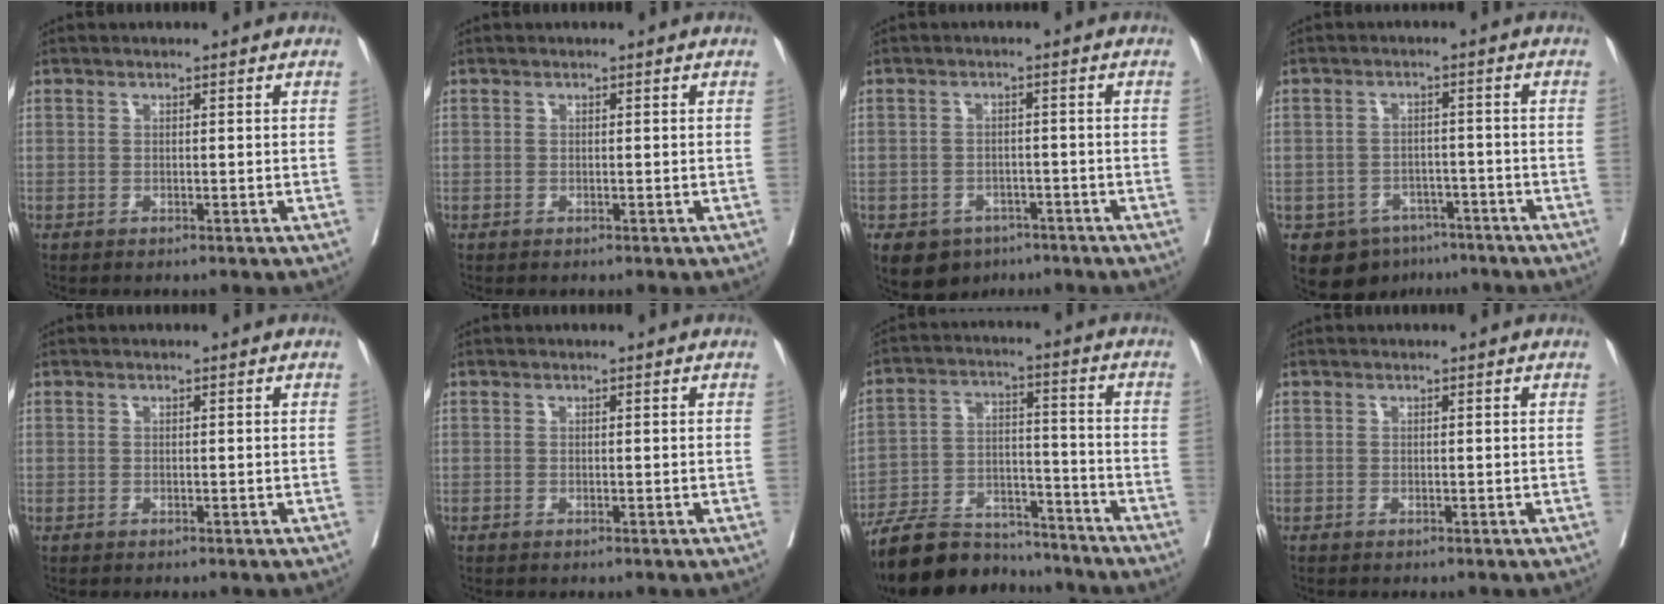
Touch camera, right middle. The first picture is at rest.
{"total": 0.0}
{"total": 6.0, "force": [-3.8, 4.4, 1.5], "torque": [-0.022, 0.003, -0.049]}
{"total": 7.2, "force": [-4.9, 4.9, 2.0], "torque": [-0.023, 0.008, -0.063]}
{"total": 0.0}
{"total": 0.0}
{"total": 14.9, "force": [-13.6, 4.5, 4.4], "torque": [-0.073, 0.017, -0.221]}
{"total": 0.6, "force": [0.5, -0.3, 0.0], "torque": [0.010, 0.002, 0.007]}